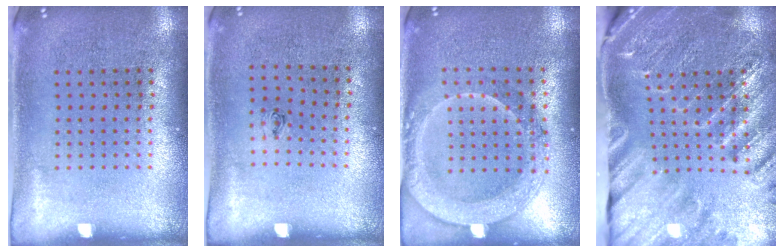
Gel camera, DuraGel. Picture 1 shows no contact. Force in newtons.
{"total": 0.5, "press": 0.1, "slide": 0.5}
{"total": 2.0, "press": 1.8, "slide": 0.9}
{"total": 2.9, "press": 2.9, "slide": 0.5}